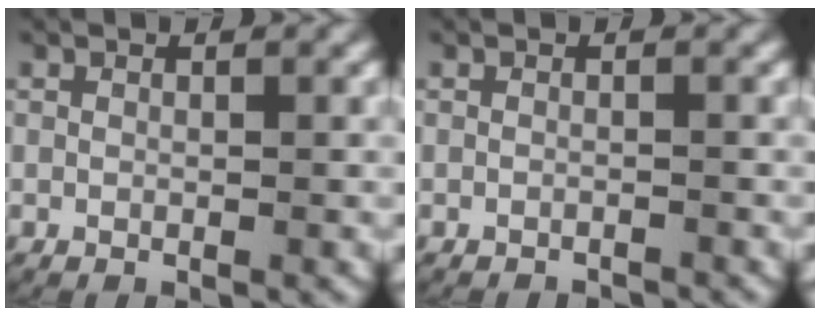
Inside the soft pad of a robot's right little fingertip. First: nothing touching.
{"total": 1.2, "force": [-1.2, 0.0, 0.0], "torque": [-0.003, -0.006, -0.016]}